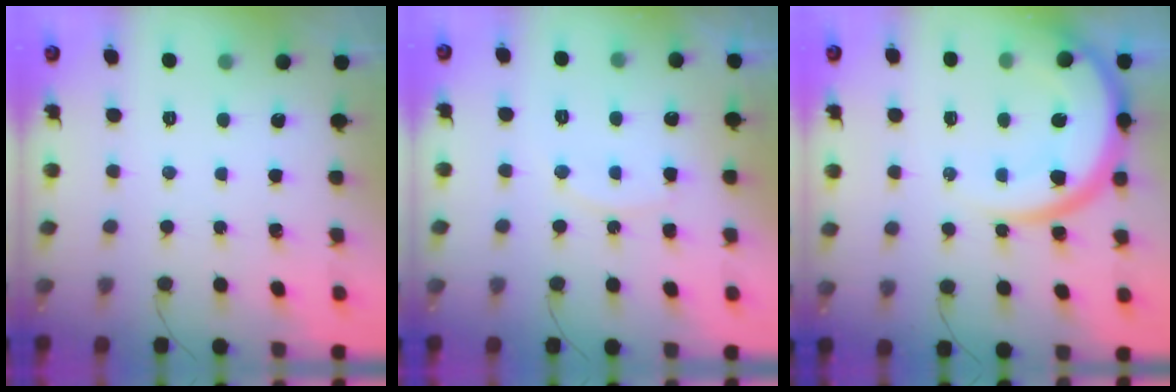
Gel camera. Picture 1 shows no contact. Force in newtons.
{"total": 7.7, "press": 7.7, "slide": 0.4}
{"total": 14.3, "press": 14.2, "slide": 1.3}